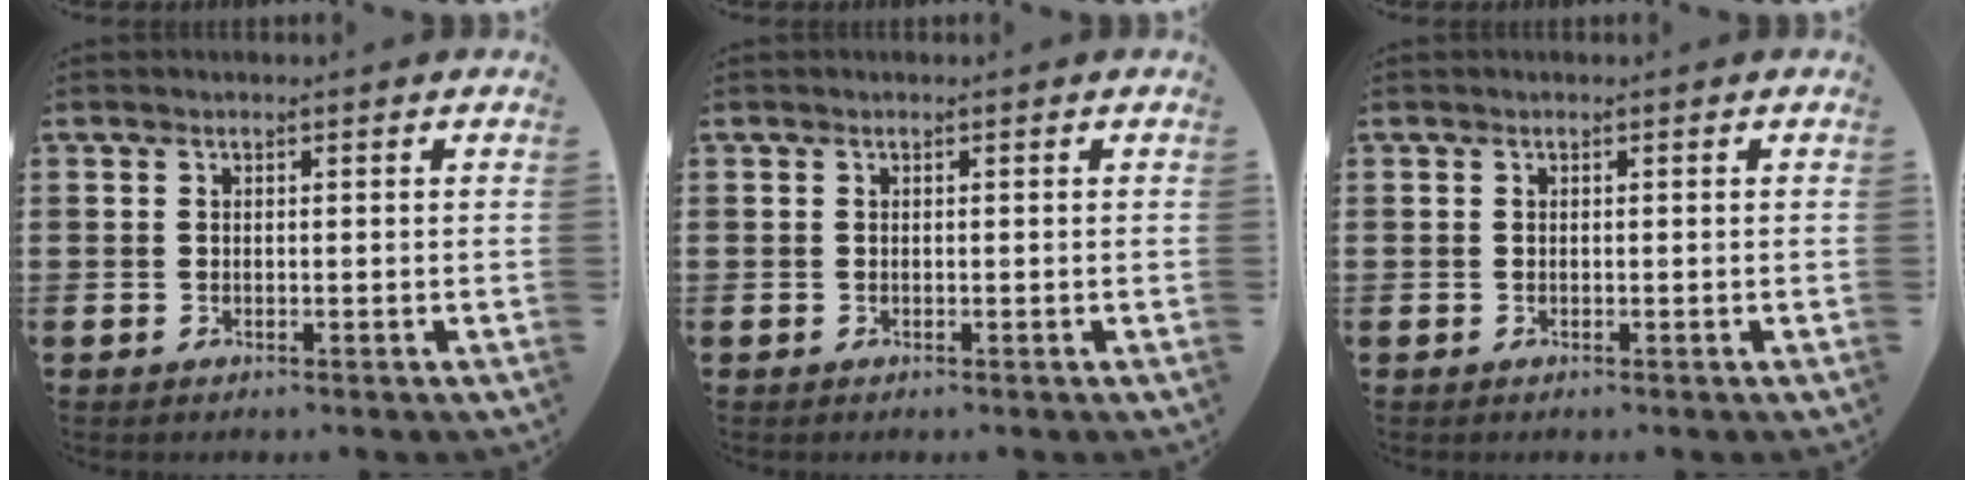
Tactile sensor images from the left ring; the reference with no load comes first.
{"total": 0.0}
{"total": 0.0}